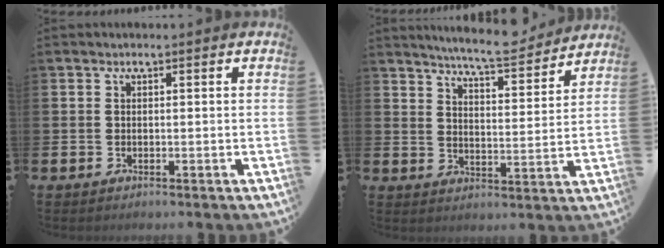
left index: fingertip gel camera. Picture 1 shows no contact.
{"total": 7.3, "force": [7.0, 0.3, 1.7], "torque": [-0.038, -0.046, 0.122]}